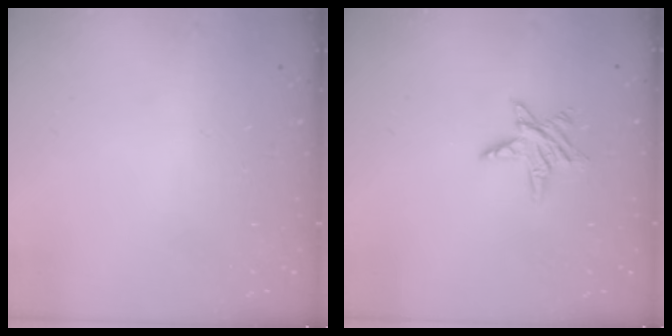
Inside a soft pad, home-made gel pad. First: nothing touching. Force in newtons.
{"total": 6.3, "press": 6.3, "slide": 0.3}